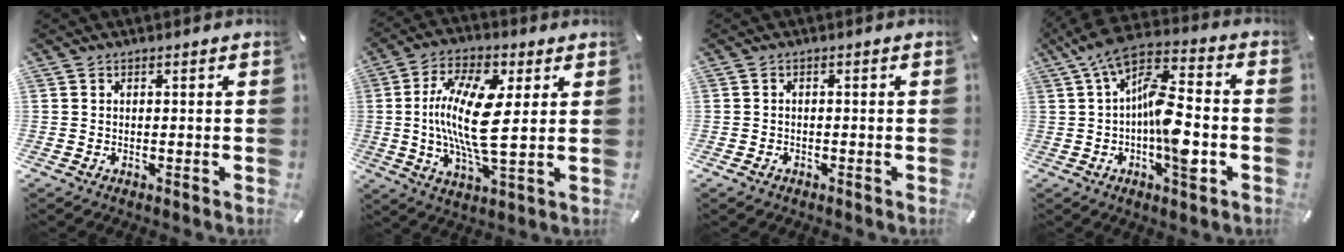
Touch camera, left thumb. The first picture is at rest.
{"total": 17.4, "force": [2.0, 6.2, 16.1], "torque": [-0.341, -0.011, 0.026]}
{"total": 1.0, "force": [-0.6, 0.8, 0.2], "torque": [-0.005, 0.003, -0.015]}
{"total": 16.4, "force": [-1.9, 6.6, 14.9], "torque": [-0.270, -0.002, -0.038]}